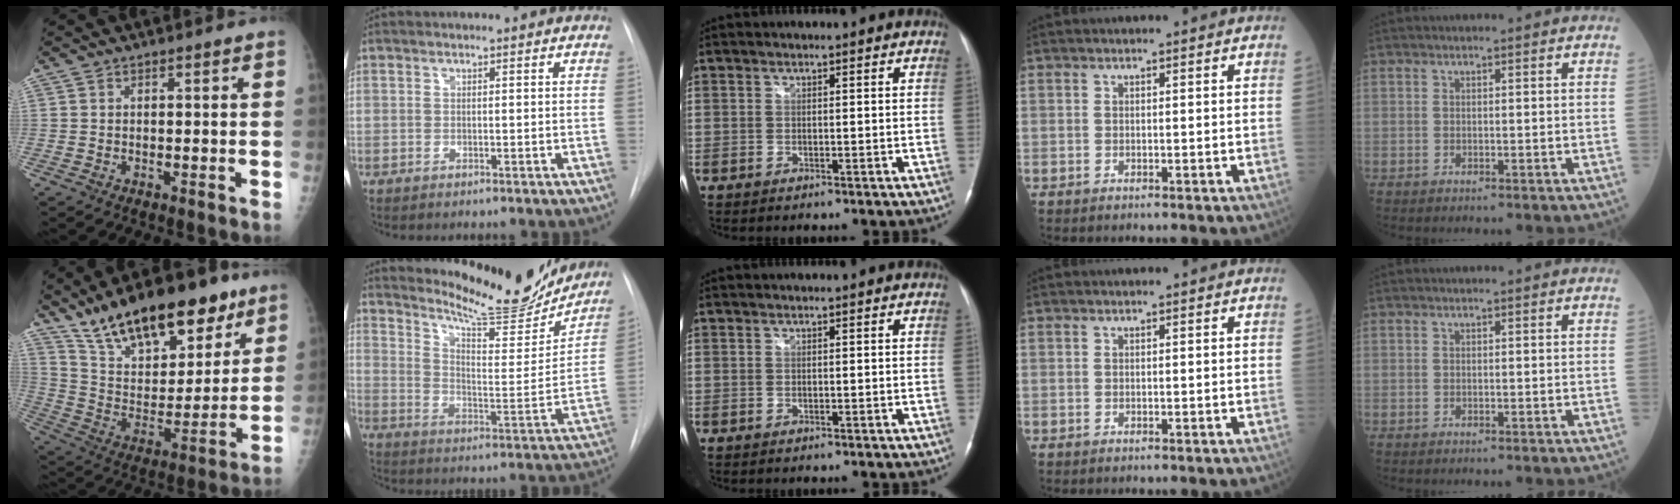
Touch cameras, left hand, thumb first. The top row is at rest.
{"thumb": {"total": 25.2, "force": [17.1, 10.8, 15.0], "torque": [-0.204, -0.051, 0.284]}, "index": {"total": 19.3, "force": [17.9, 2.6, 6.8], "torque": [-0.106, -0.053, 0.248]}}